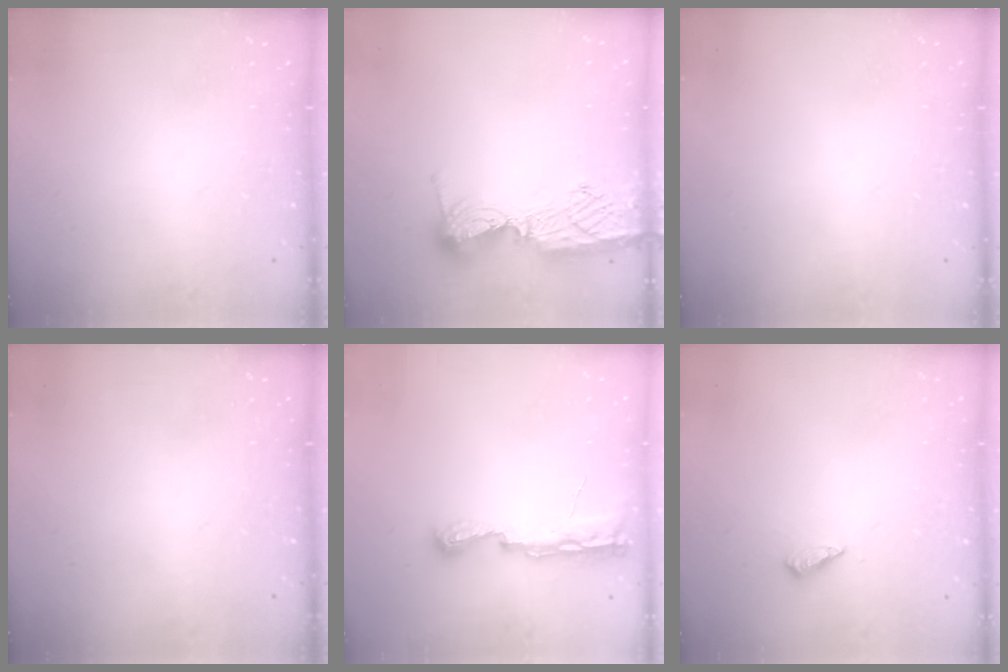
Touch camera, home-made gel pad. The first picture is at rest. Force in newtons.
{"total": 12.7, "press": 12.6, "slide": 1.2}
{"total": 0.0}
{"total": 0.0}
{"total": 8.9, "press": 8.5, "slide": 2.3}
{"total": 4.2, "press": 4.1, "slide": 1.0}